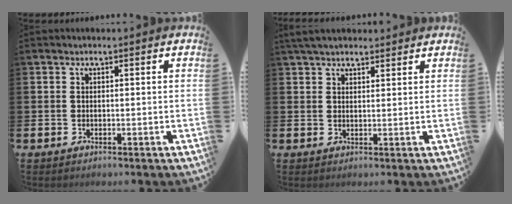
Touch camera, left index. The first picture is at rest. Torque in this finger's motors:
{"motor_torque": [0.98, -1.16, -0.14, 0.14]}